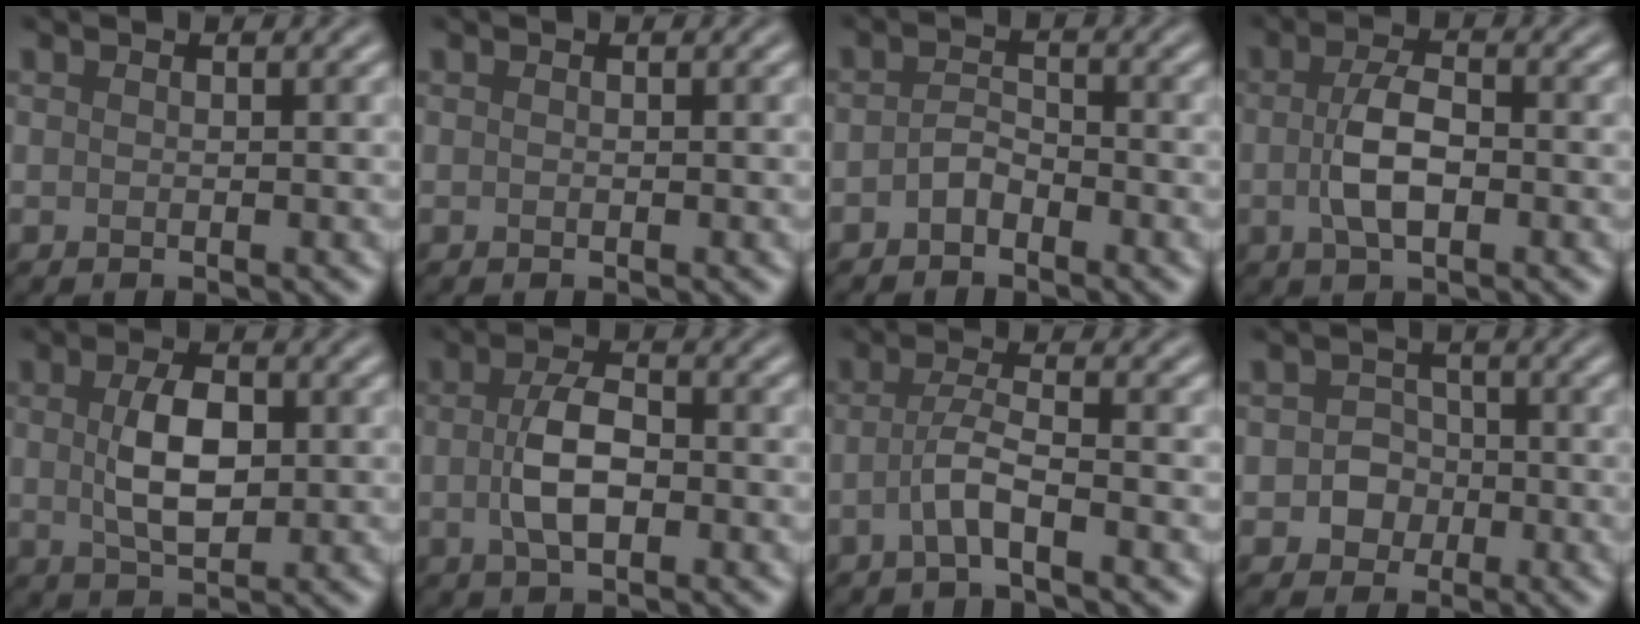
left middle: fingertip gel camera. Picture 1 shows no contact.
{"total": 0.0}
{"total": 1.6, "force": [-1.1, 0.9, 0.9], "torque": [-0.019, 0.007, -0.023]}
{"total": 3.8, "force": [-0.5, 1.7, 3.4], "torque": [-0.069, 0.002, -0.012]}
{"total": 4.7, "force": [0.4, 2.5, 4.0], "torque": [-0.083, 0.002, 0.009]}
{"total": 4.0, "force": [-0.5, 1.9, 3.5], "torque": [-0.072, 0.003, -0.011]}
{"total": 2.7, "force": [-1.2, 0.4, 2.4], "torque": [-0.048, 0.007, -0.030]}
{"total": 2.5, "force": [-0.5, 2.3, 0.8], "torque": [0.004, 0.001, -0.018]}